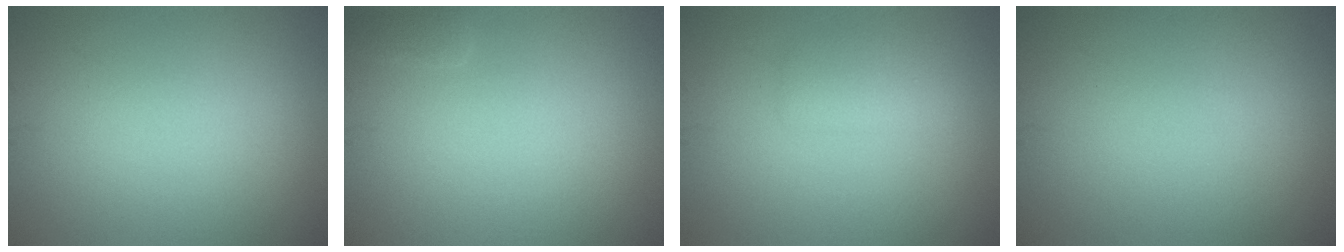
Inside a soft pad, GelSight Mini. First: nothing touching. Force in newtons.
{"total": 0.7, "press": 0.7, "slide": 0.0}
{"total": 1.7, "press": 1.7, "slide": 0.2}
{"total": 0.0}